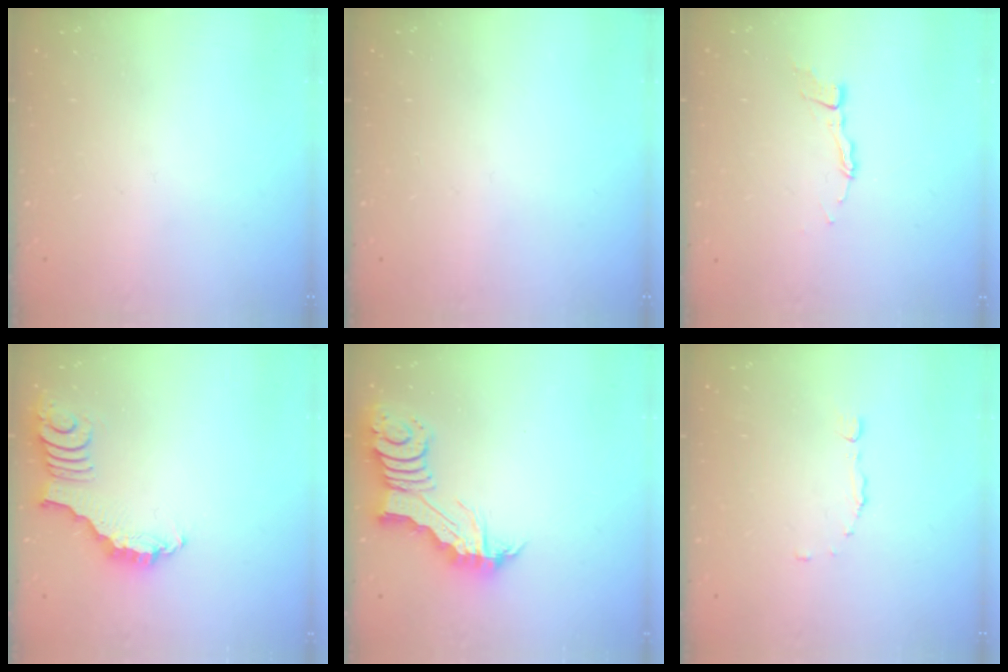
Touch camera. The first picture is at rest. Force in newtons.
{"total": 0.0}
{"total": 3.9, "press": 3.8, "slide": 0.3}
{"total": 2.2, "press": 2.2, "slide": 0.3}
{"total": 4.9, "press": 4.8, "slide": 0.3}
{"total": 3.0, "press": 2.9, "slide": 0.7}